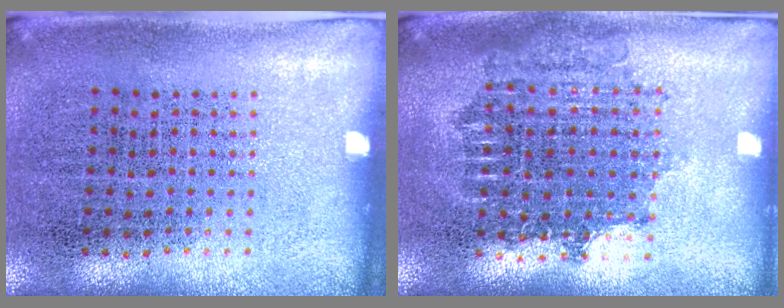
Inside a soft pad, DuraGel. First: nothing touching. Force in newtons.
{"total": 1.7, "press": 1.4, "slide": 1.0}